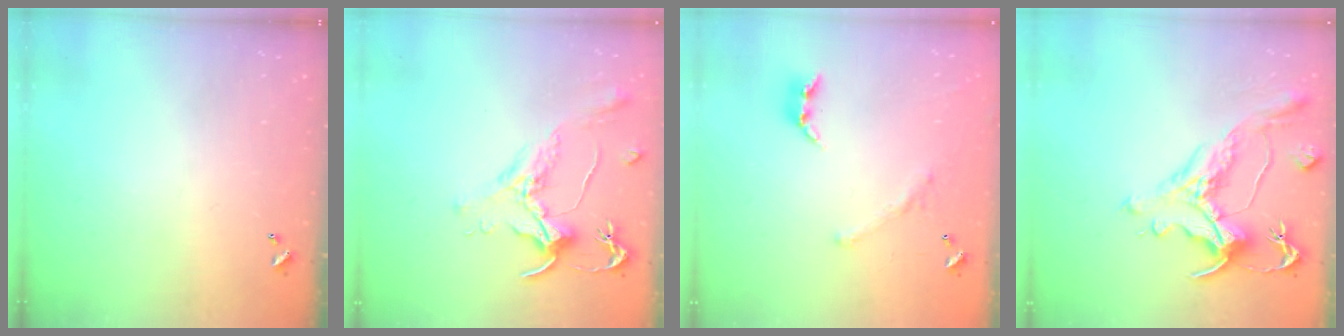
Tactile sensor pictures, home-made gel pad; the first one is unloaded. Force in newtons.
{"total": 1.6, "press": 1.5, "slide": 0.7}
{"total": 1.5, "press": 1.0, "slide": 1.2}
{"total": 2.2, "press": 1.7, "slide": 1.4}